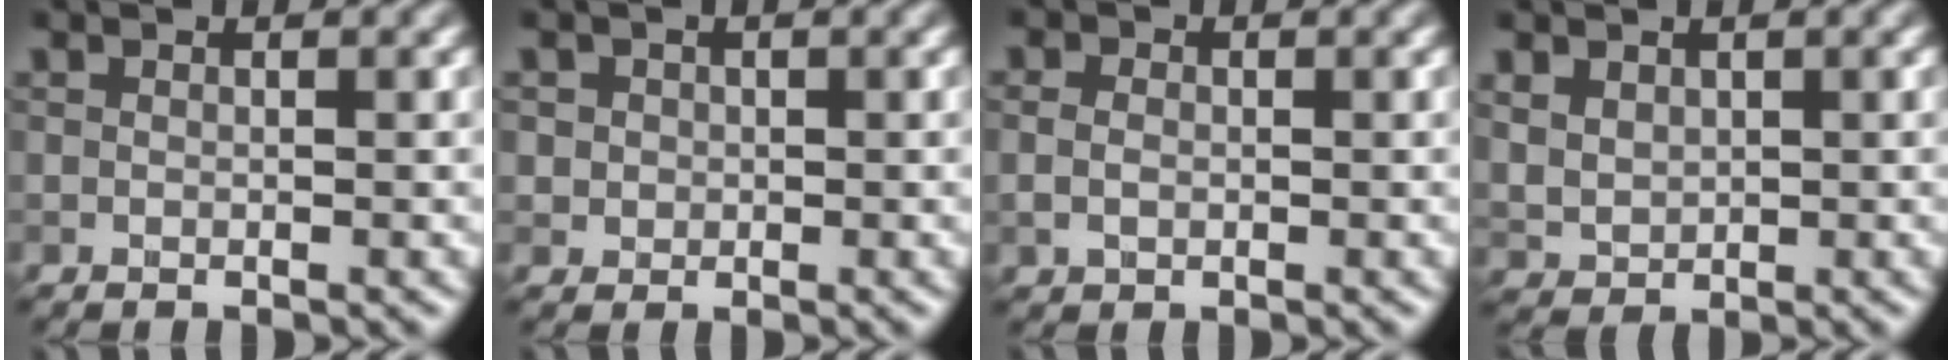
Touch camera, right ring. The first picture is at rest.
{"total": 1.7, "force": [0.5, 1.6, 0.5], "torque": [-0.003, 0.003, 0.015]}
{"total": 1.8, "force": [0.0, 1.5, 1.1], "torque": [-0.024, -0.001, 0.001]}
{"total": 2.2, "force": [0.9, 1.7, 0.9], "torque": [-0.025, -0.004, 0.024]}